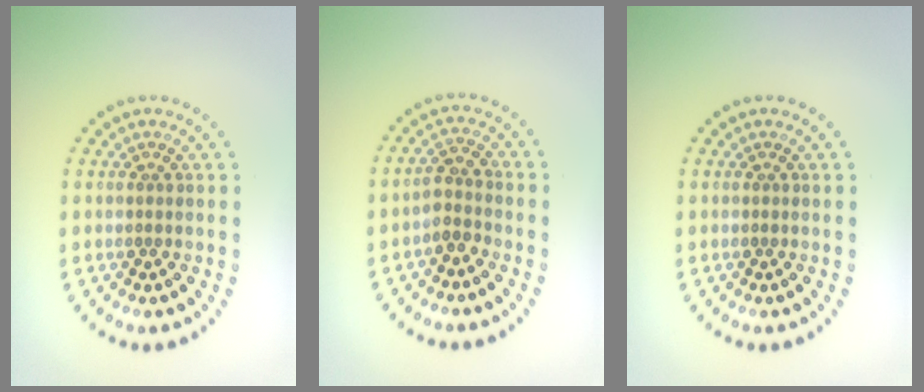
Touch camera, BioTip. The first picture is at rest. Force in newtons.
{"total": 2.0, "press": 1.7, "slide": 1.0}
{"total": 0.0}